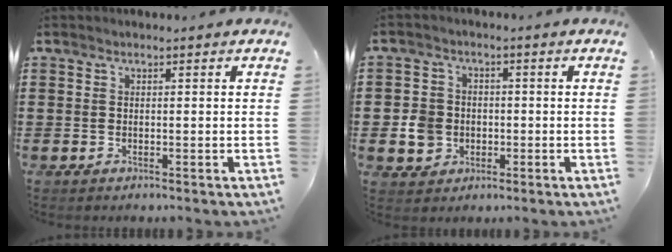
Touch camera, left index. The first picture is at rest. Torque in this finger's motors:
{"motor_torque": [0.61, 0.60, 0.16, 0.06]}